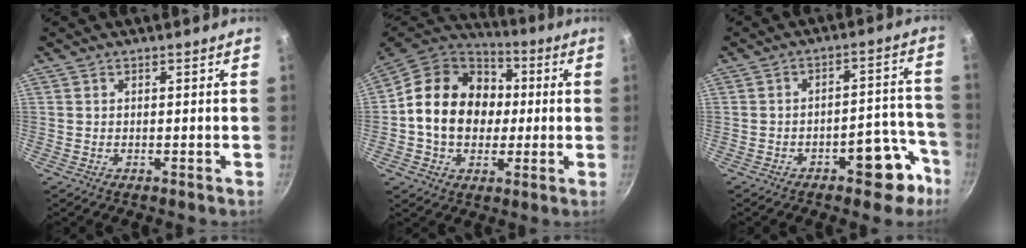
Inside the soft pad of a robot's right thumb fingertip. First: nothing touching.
{"total": 19.5, "force": [0.9, 15.5, 11.7], "torque": [-0.179, 0.028, 0.005]}
{"total": 9.3, "force": [-5.3, 4.5, 6.1], "torque": [-0.030, 0.065, -0.061]}